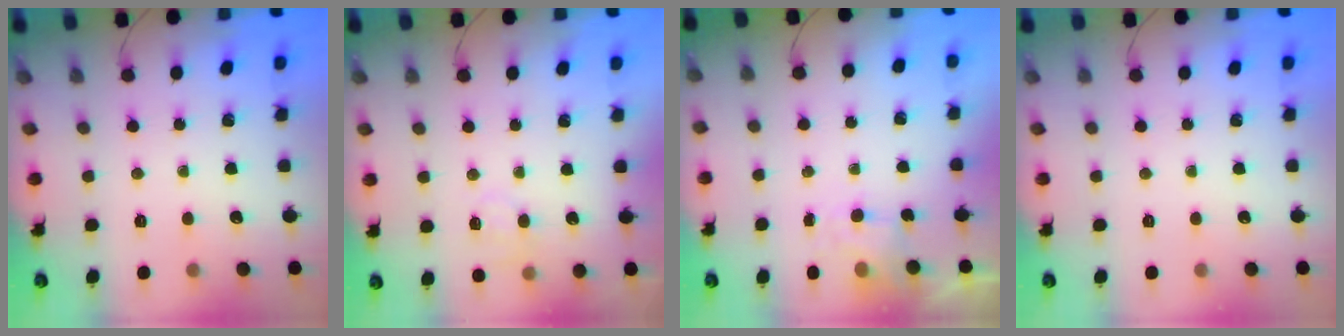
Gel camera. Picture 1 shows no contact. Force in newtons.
{"total": 5.0, "press": 4.9, "slide": 1.2}
{"total": 4.0, "press": 3.8, "slide": 1.2}
{"total": 0.0}